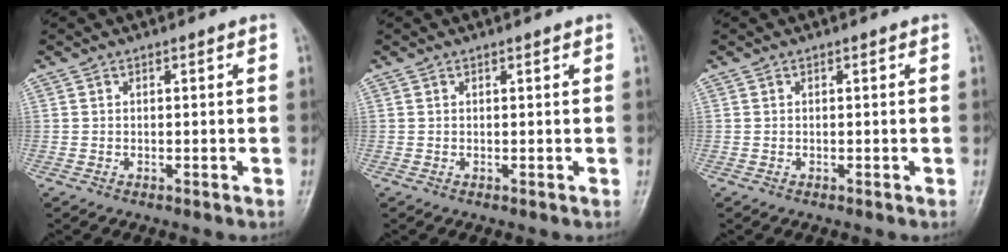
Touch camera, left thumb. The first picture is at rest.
{"total": 0.6, "force": [0.5, 0.0, 0.4], "torque": [-0.010, -0.003, 0.009]}
{"total": 0.0}